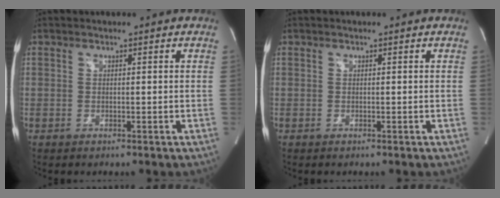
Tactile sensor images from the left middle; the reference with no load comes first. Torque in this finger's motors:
{"motor_torque": [0.00, 0.01, -0.05, 0.00]}